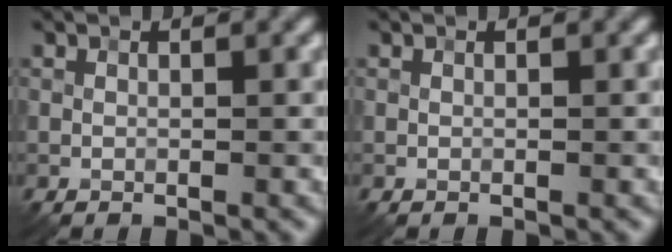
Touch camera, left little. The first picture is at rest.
{"total": 0.0}